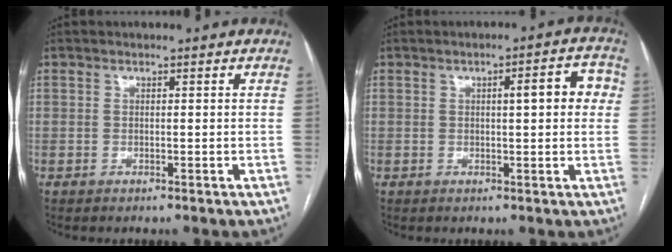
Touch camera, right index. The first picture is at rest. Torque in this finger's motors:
{"motor_torque": [0.22, 0.05, 0.14, 0.04]}